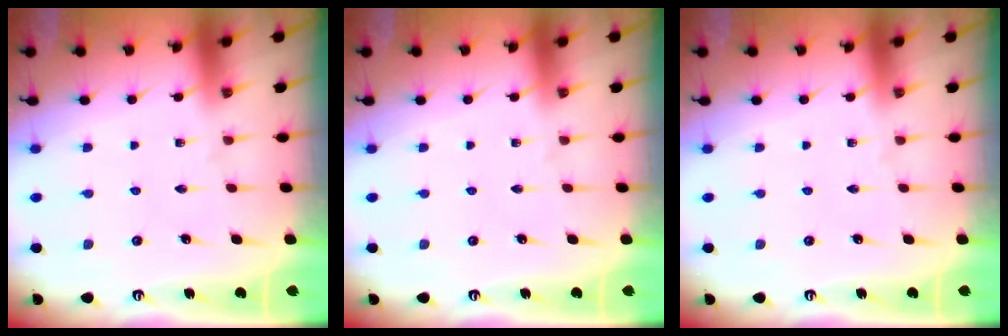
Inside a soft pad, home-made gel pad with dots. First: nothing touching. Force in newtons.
{"total": 0.0}
{"total": 0.0}